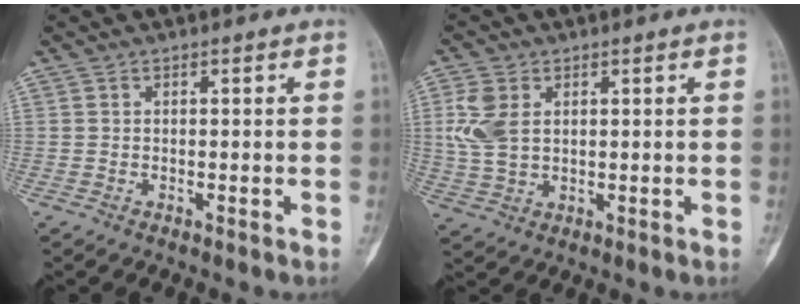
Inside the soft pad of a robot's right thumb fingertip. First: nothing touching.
{"total": 7.1, "force": [1.5, 4.8, 5.1], "torque": [-0.110, 0.002, 0.035]}